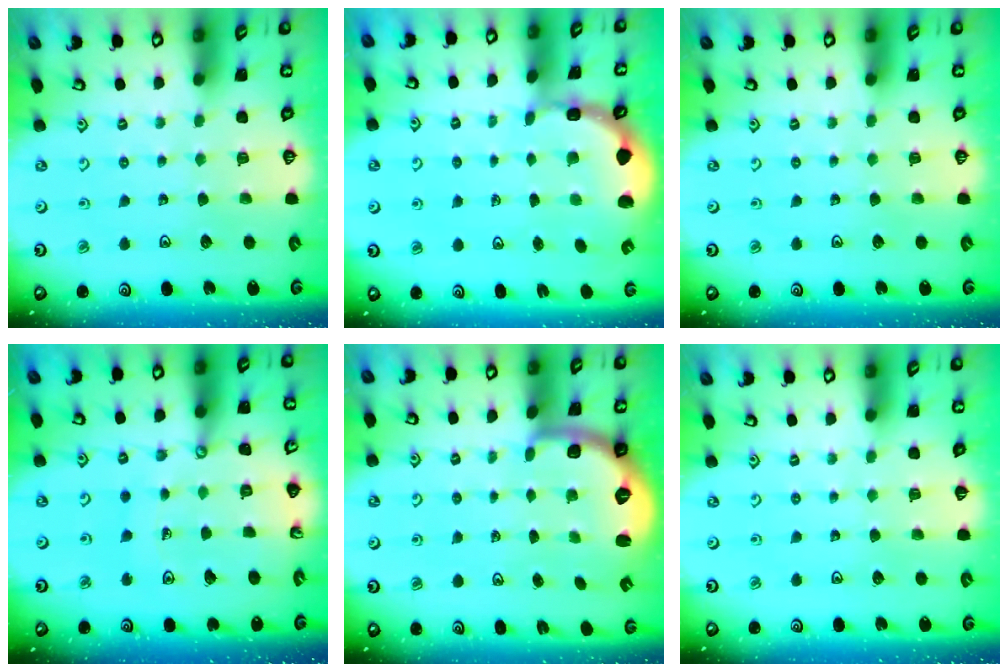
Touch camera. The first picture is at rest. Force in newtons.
{"total": 2.6, "press": 2.4, "slide": 0.9}
{"total": 0.0}
{"total": 11.9, "press": 11.8, "slide": 1.5}
{"total": 2.0, "press": 1.6, "slide": 1.2}
{"total": 0.0}